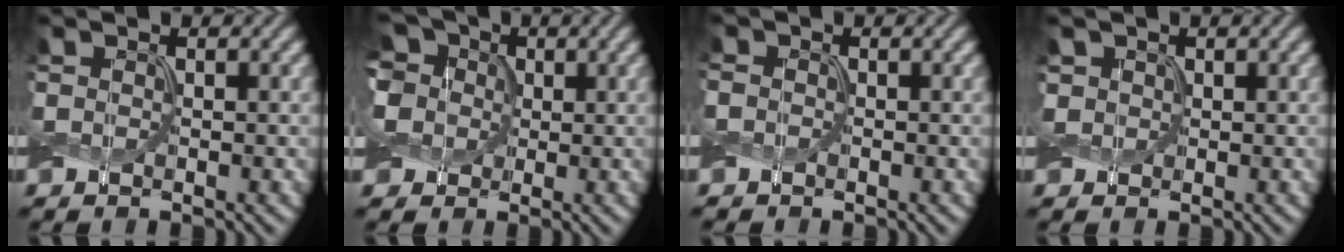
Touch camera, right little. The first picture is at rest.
{"total": 9.9, "force": [4.3, 7.2, 5.3], "torque": [-0.108, 0.036, 0.049]}
{"total": 0.9, "force": [-0.3, 0.8, 0.1], "torque": [0.002, 0.001, -0.008]}
{"total": 1.3, "force": [0.3, 1.2, 0.4], "torque": [-0.010, 0.003, 0.003]}